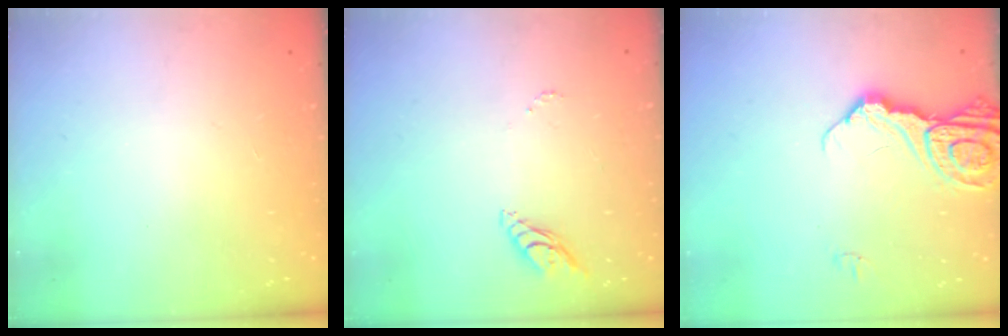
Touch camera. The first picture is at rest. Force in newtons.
{"total": 5.4, "press": 5.4, "slide": 0.4}
{"total": 13.2, "press": 13.1, "slide": 1.5}